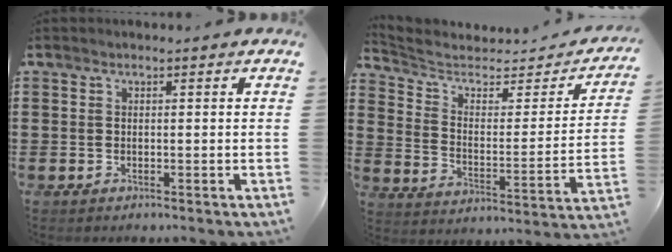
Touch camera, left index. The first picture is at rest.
{"total": 4.4, "force": [3.4, 2.0, 1.8], "torque": [-0.061, -0.023, 0.052]}